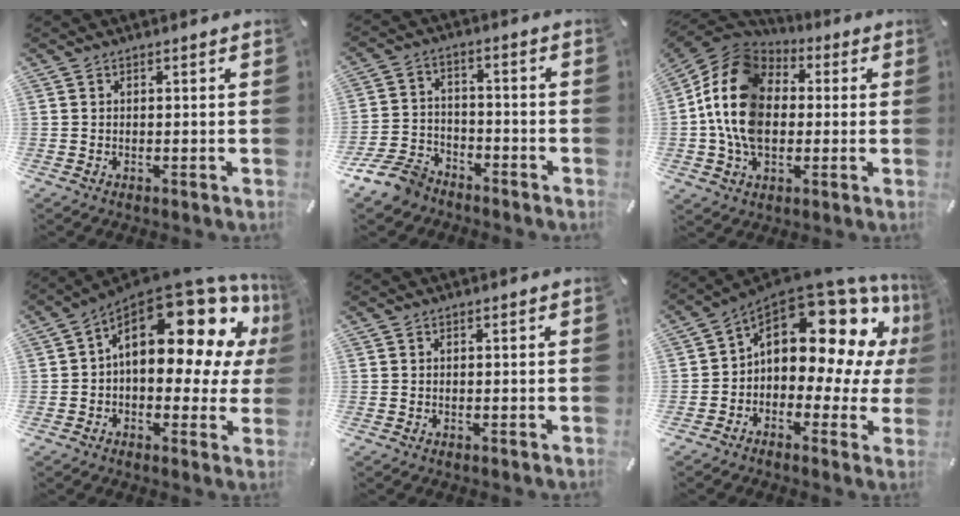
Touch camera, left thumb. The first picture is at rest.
{"total": 10.2, "force": [-8.1, 5.3, 3.4], "torque": [-0.070, 0.046, -0.153]}
{"total": 15.9, "force": [-1.3, 12.2, 10.0], "torque": [-0.229, 0.020, -0.028]}
{"total": 22.4, "force": [8.7, 11.0, 17.4], "torque": [-0.251, -0.065, 0.148]}
{"total": 0.0}
{"total": 17.5, "force": [7.3, 9.7, 12.6], "torque": [-0.186, -0.062, 0.118]}